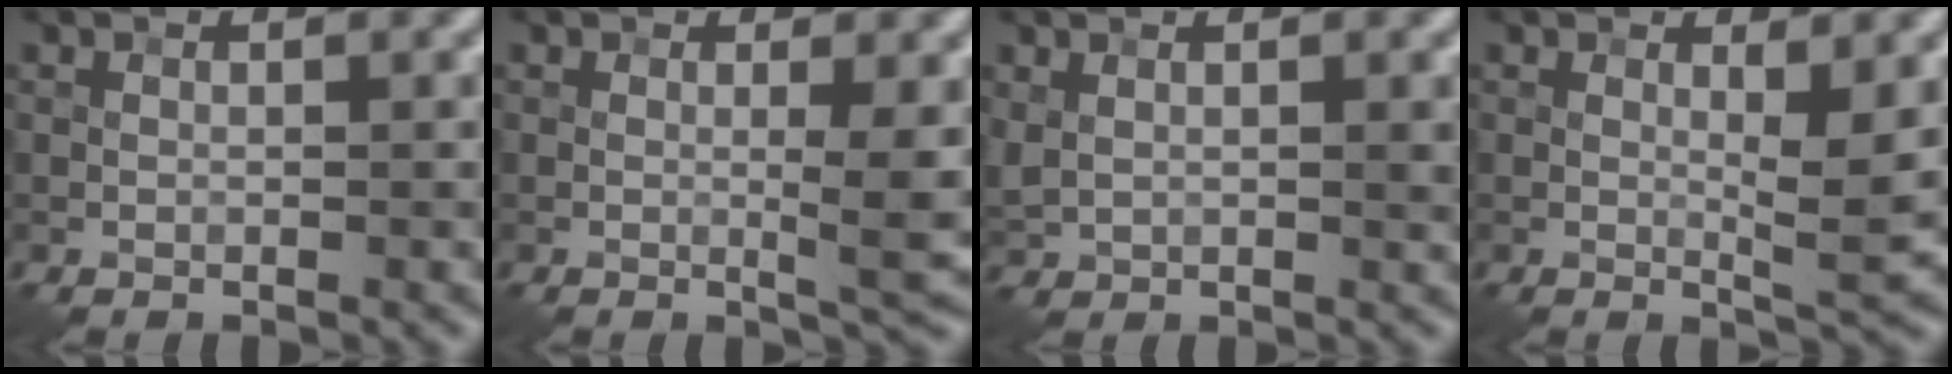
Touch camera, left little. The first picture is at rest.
{"total": 3.3, "force": [0.2, 0.5, 3.2], "torque": [-0.046, -0.007, 0.006]}
{"total": 2.0, "force": [1.0, 0.9, 1.5], "torque": [-0.035, -0.003, 0.029]}
{"total": 3.3, "force": [0.8, 0.6, 3.1], "torque": [-0.047, -0.010, 0.016]}